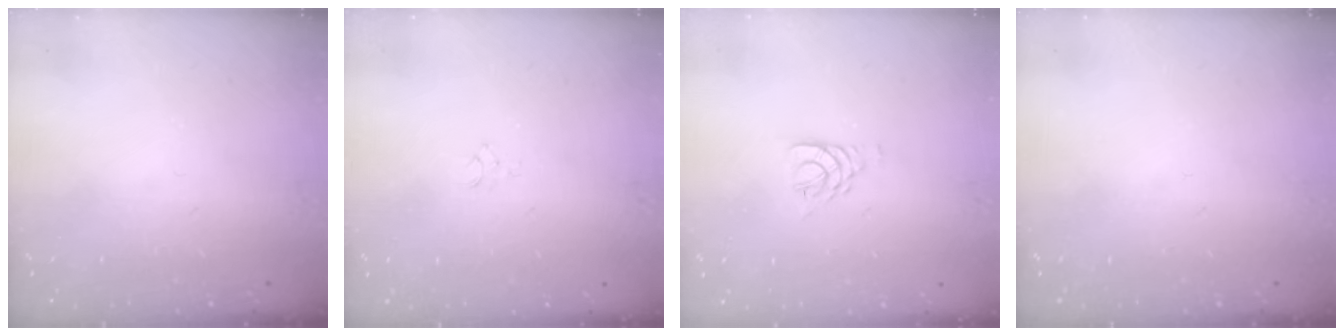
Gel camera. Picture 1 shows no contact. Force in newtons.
{"total": 2.9, "press": 2.9, "slide": 0.3}
{"total": 4.4, "press": 4.4, "slide": 0.6}
{"total": 0.0}